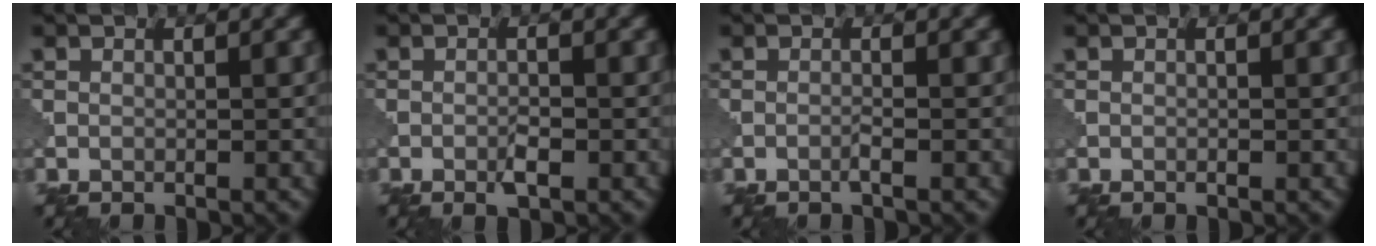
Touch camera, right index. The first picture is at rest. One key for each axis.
{"total": 1.5, "fx": -0.7, "fy": 0.4, "fz": 1.3, "tx": -0.024, "ty": 0.001, "tz": -0.015}
{"total": 0.7, "fx": -0.3, "fy": -0.1, "fz": 0.6, "tx": -0.012, "ty": 0.003, "tz": -0.011}
{"total": 0.0}